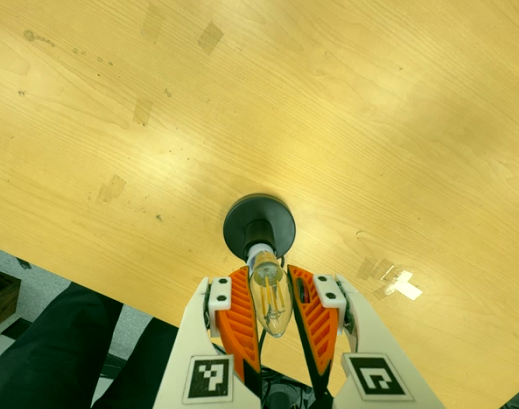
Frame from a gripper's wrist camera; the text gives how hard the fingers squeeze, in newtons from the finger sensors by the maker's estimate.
{"total": 13.7, "left": 13.6, "right": 13.8}